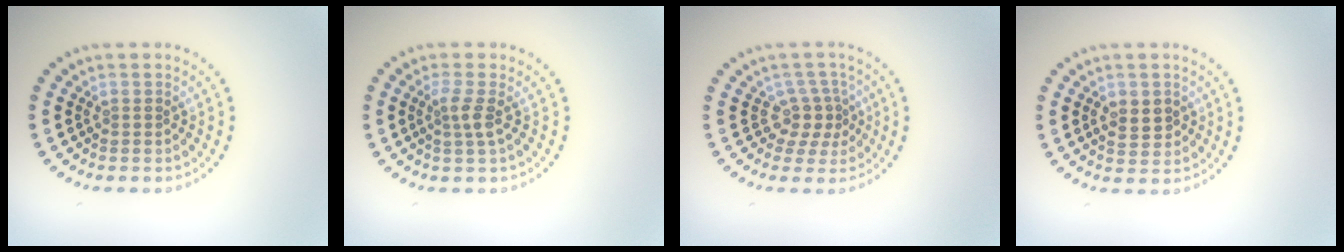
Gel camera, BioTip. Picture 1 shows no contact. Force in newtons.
{"total": 1.8, "press": 1.3, "slide": 1.2}
{"total": 2.6, "press": 1.8, "slide": 1.9}
{"total": 2.3, "press": 2.2, "slide": 0.3}